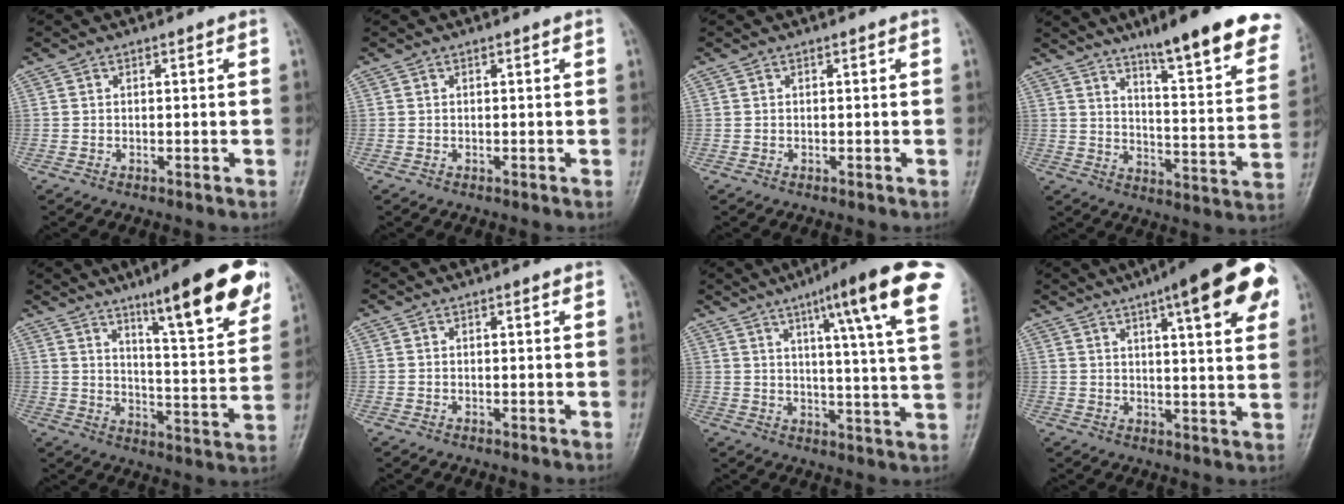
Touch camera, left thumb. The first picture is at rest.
{"total": 0.0}
{"total": 0.0}
{"total": 20.8, "force": [14.5, 3.4, 14.5], "torque": [-0.168, -0.067, 0.203]}
{"total": 17.8, "force": [10.7, 2.9, 13.9], "torque": [-0.169, -0.052, 0.160]}
{"total": 0.6, "force": [0.4, 0.1, 0.5], "torque": [-0.008, 0.001, 0.003]}
{"total": 19.4, "force": [10.0, 1.8, 16.5], "torque": [-0.216, -0.029, 0.126]}
{"total": 17.9, "force": [8.5, 4.2, 15.2], "torque": [-0.184, -0.011, 0.110]}